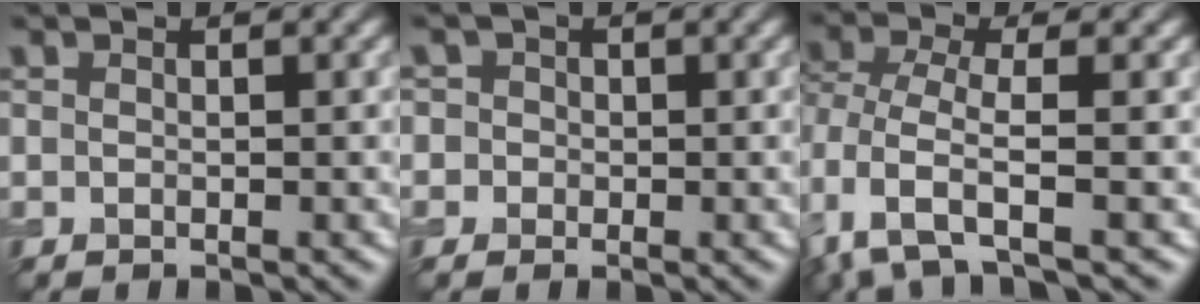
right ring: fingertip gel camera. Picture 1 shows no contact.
{"total": 2.3, "force": [0.4, 2.2, 0.6], "torque": [0.019, 0.018, -0.024]}
{"total": 4.2, "force": [-1.1, 1.8, 3.6], "torque": [-0.086, -0.005, -0.029]}